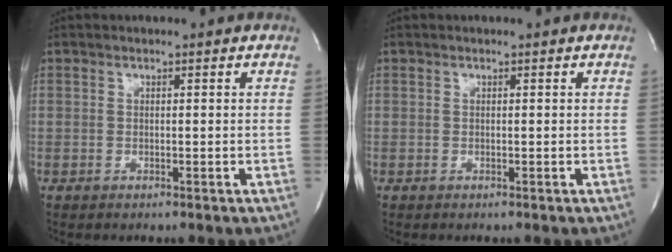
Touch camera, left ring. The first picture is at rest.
{"total": 0.0}